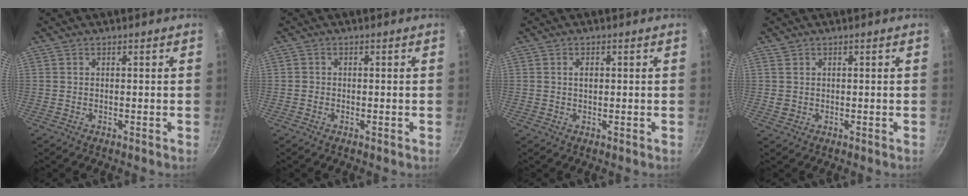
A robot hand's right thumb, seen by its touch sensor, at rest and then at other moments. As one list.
[{"total": 0.7, "force": [-0.2, 0.6, 0.2], "torque": [-0.002, 0.002, -0.007]}, {"total": 1.7, "force": [0.4, 1.0, 1.3], "torque": [-0.019, 0.000, 0.006]}, {"total": 1.5, "force": [1.0, 1.0, 0.4], "torque": [-0.001, -0.005, 0.022]}]